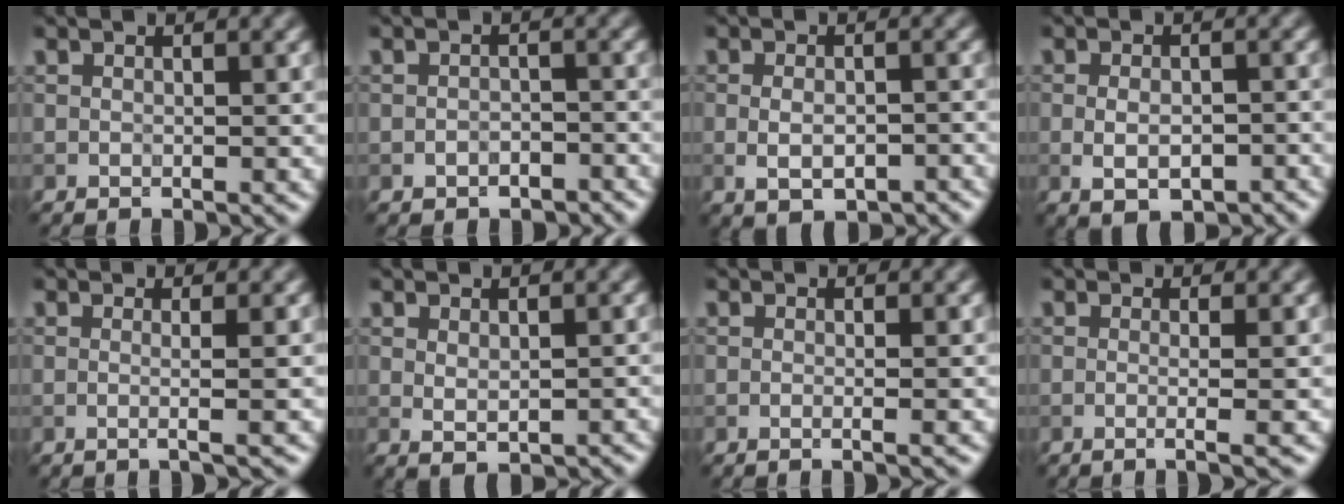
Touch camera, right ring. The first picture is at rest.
{"total": 1.8, "force": [-1.1, 1.1, 0.8], "torque": [-0.012, 0.005, -0.020]}
{"total": 3.8, "force": [-1.3, 1.9, 3.0], "torque": [-0.051, -0.003, -0.015]}
{"total": 4.0, "force": [-1.3, 2.0, 3.2], "torque": [-0.052, -0.003, -0.010]}
{"total": 3.0, "force": [0.5, 1.4, 2.6], "torque": [-0.016, 0.004, -0.029]}
{"total": 1.3, "force": [0.2, 0.6, 1.1], "torque": [-0.022, -0.003, 0.007]}
{"total": 2.1, "force": [0.2, 1.1, 1.8], "torque": [-0.002, -0.005, -0.020]}
{"total": 3.6, "force": [0.2, 1.6, 3.2], "torque": [-0.023, 0.006, -0.021]}